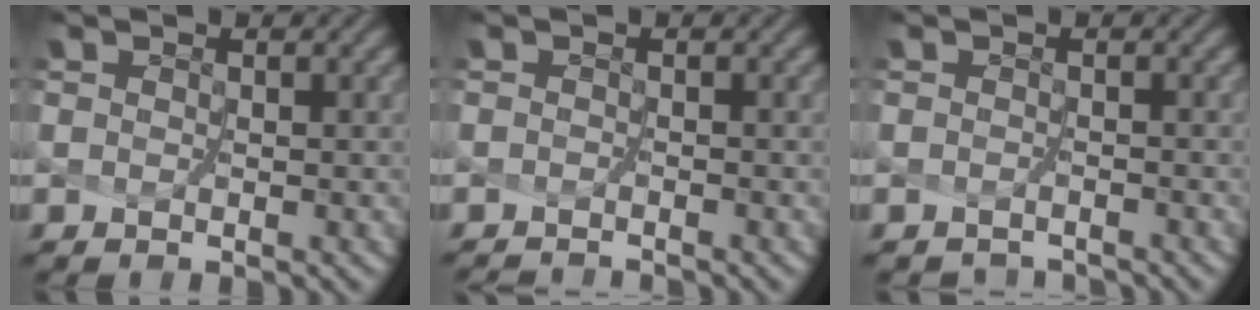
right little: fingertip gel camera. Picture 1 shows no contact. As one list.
[{"total": 1.7, "force": [-1.6, -0.6, -0.3], "torque": [-0.001, -0.013, -0.026]}, {"total": 1.8, "force": [-1.7, 0.3, -0.3], "torque": [0.005, -0.010, -0.033]}]